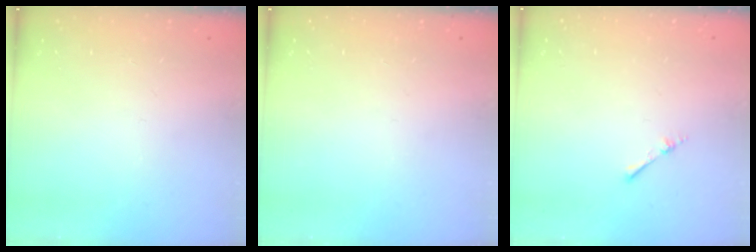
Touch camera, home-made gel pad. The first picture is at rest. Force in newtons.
{"total": 0.0}
{"total": 1.7, "press": 1.7, "slide": 0.3}